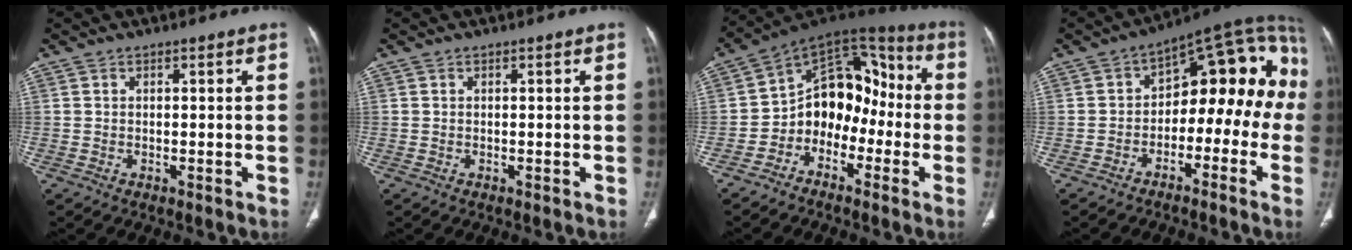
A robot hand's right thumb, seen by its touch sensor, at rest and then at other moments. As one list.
[{"total": 0.0}, {"total": 13.6, "force": [-3.6, 10.4, 8.0], "torque": [-0.068, 0.083, -0.075]}, {"total": 17.7, "force": [-3.0, 10.3, 14.1], "torque": [-0.145, 0.082, -0.047]}]